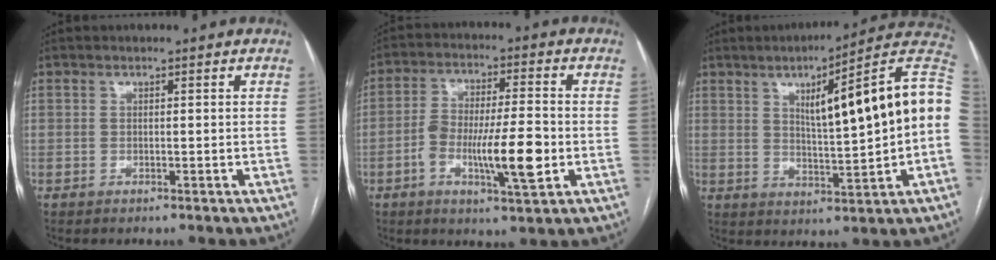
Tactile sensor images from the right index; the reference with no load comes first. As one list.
[{"total": 11.1, "force": [-3.1, 2.0, 10.5], "torque": [-0.192, 0.006, -0.048]}, {"total": 17.2, "force": [2.6, 0.9, 17.0], "torque": [-0.235, 0.024, 0.033]}]